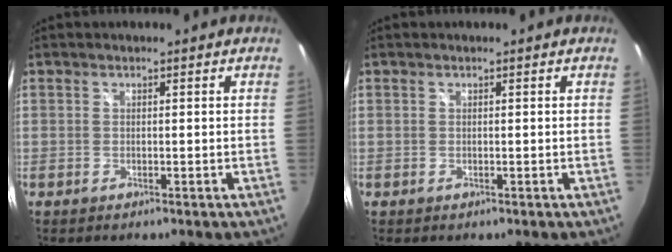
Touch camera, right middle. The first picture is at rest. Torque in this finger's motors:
{"motor_torque": [0.05, -0.14, 0.00, 0.00]}